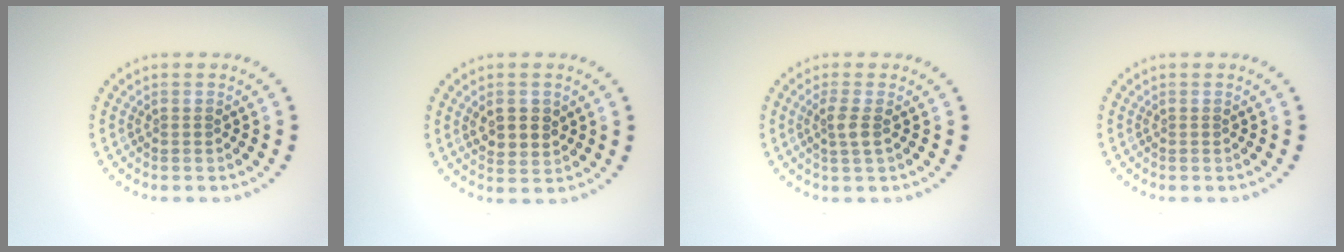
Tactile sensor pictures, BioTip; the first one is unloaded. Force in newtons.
{"total": 2.8, "press": 2.6, "slide": 0.8}
{"total": 1.7, "press": 1.4, "slide": 0.9}
{"total": 0.0}